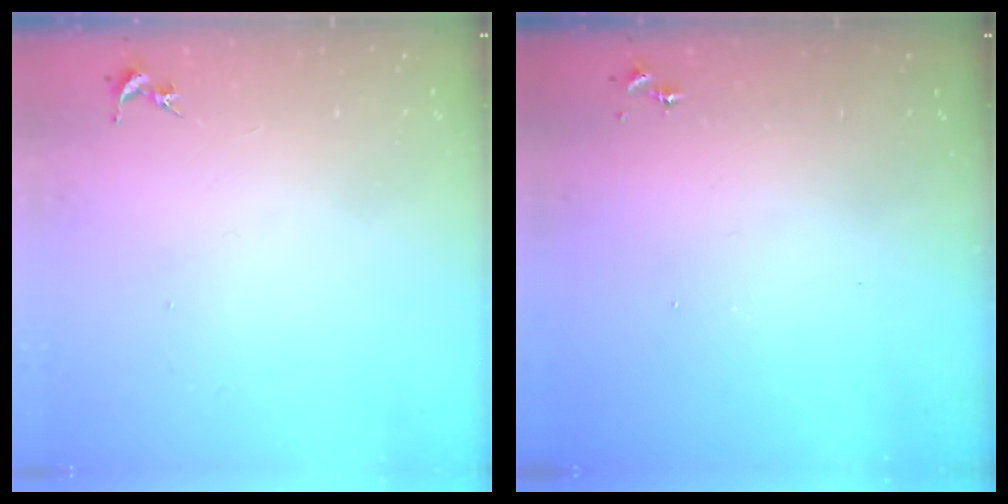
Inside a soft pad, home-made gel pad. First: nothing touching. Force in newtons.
{"total": 0.0}